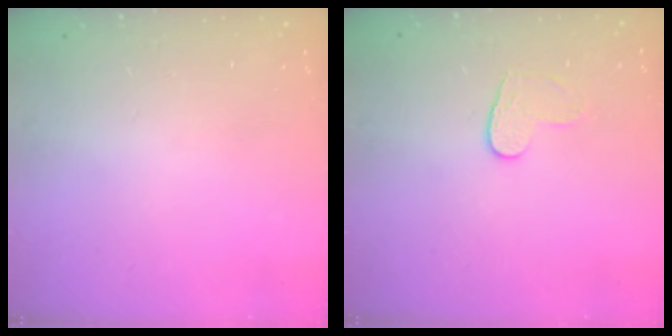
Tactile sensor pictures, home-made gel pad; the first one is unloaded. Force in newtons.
{"total": 5.8, "press": 5.7, "slide": 0.5}